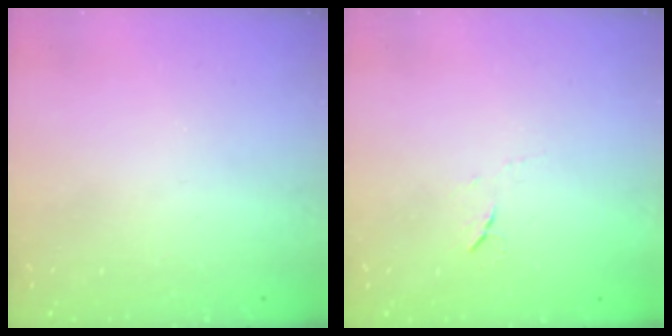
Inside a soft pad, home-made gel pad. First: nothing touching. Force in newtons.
{"total": 4.6, "press": 4.6, "slide": 0.7}